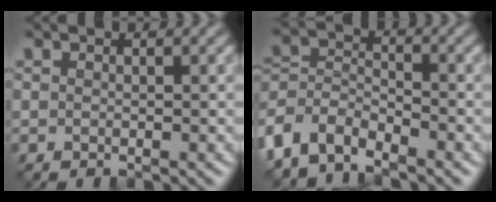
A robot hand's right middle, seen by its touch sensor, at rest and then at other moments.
{"total": 5.3, "force": [-4.1, 2.6, 2.1], "torque": [-0.044, -0.001, -0.091]}